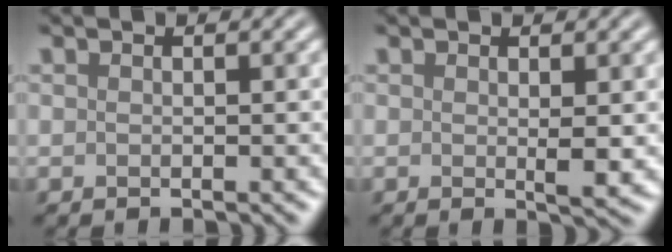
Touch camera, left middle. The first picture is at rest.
{"total": 1.5, "force": [0.2, 0.2, 1.5], "torque": [-0.021, -0.006, 0.001]}